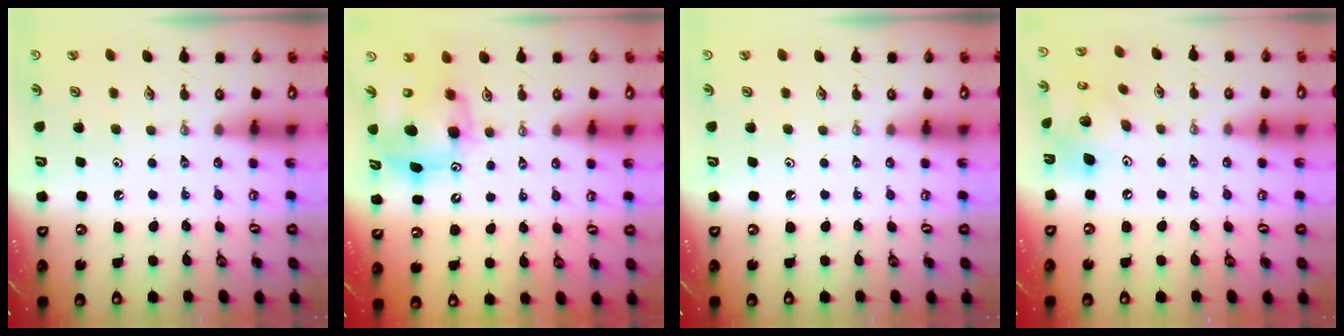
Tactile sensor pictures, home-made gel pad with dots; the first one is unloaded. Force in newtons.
{"total": 8.6, "press": 8.6, "slide": 0.7}
{"total": 0.0}
{"total": 14.7, "press": 14.4, "slide": 2.6}